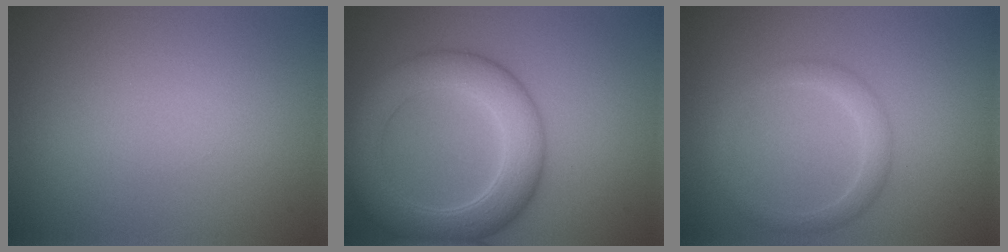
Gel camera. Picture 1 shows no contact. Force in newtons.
{"total": 6.8, "press": 6.8, "slide": 0.0}
{"total": 2.0, "press": 2.0, "slide": 0.2}